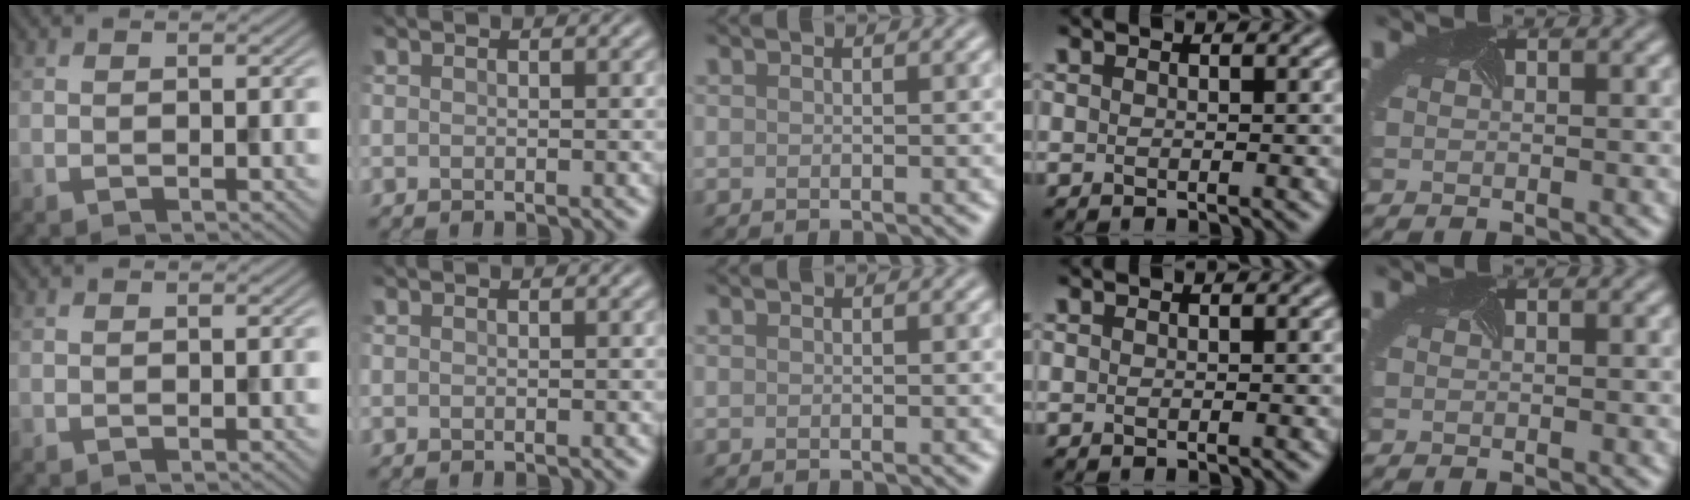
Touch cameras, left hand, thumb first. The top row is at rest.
{}